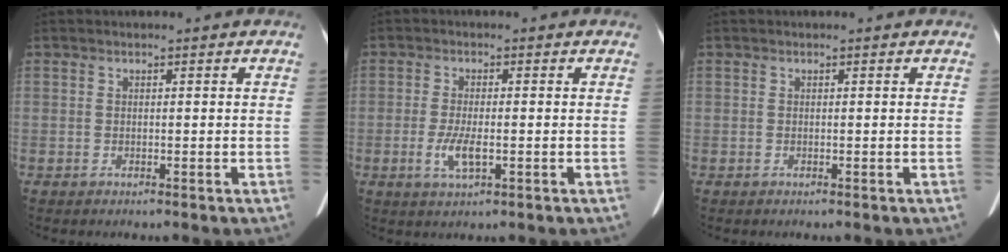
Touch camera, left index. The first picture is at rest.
{"total": 4.0, "force": [-1.1, 1.1, 3.6], "torque": [-0.082, -0.006, -0.018]}
{"total": 0.0}